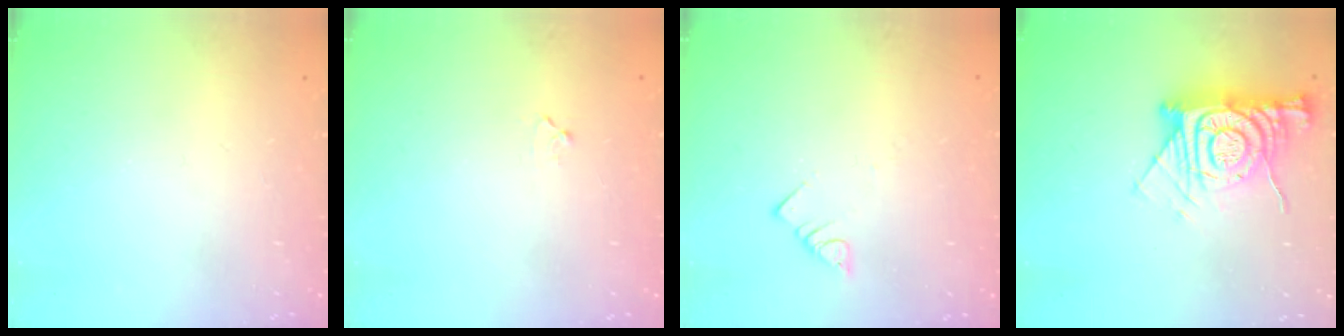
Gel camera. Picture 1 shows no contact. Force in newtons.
{"total": 3.4, "press": 3.4, "slide": 0.4}
{"total": 3.0, "press": 3.0, "slide": 0.1}
{"total": 13.6, "press": 13.5, "slide": 1.3}